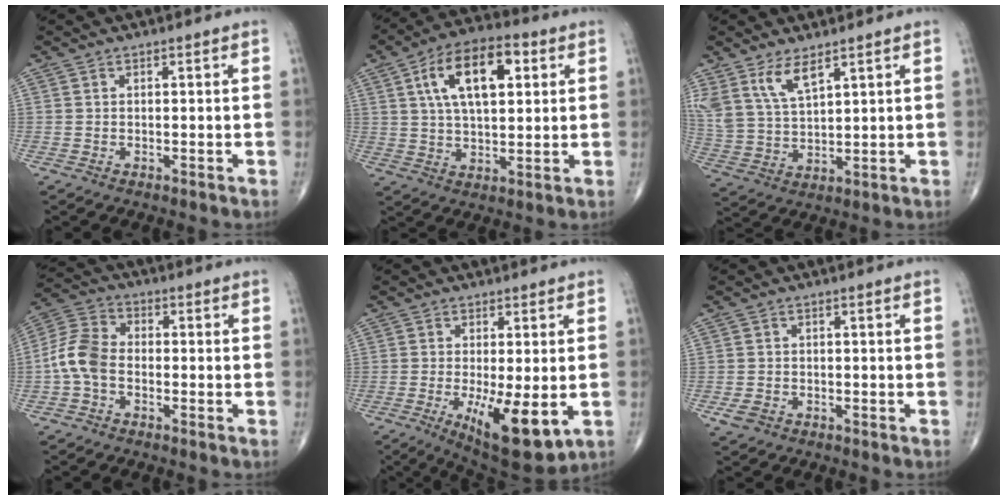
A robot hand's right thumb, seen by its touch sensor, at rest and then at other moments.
{"total": 15.1, "force": [4.7, 7.4, 12.2], "torque": [-0.196, 0.006, 0.076]}
{"total": 8.2, "force": [5.3, 3.1, 5.4], "torque": [-0.106, -0.024, 0.116]}
{"total": 8.0, "force": [-1.7, 5.4, 5.7], "torque": [-0.113, 0.025, -0.049]}
{"total": 11.9, "force": [-3.0, 3.8, 10.8], "torque": [-0.173, -0.027, -0.036]}
{"total": 2.3, "force": [-1.1, 1.8, 1.1], "torque": [-0.020, 0.003, -0.016]}